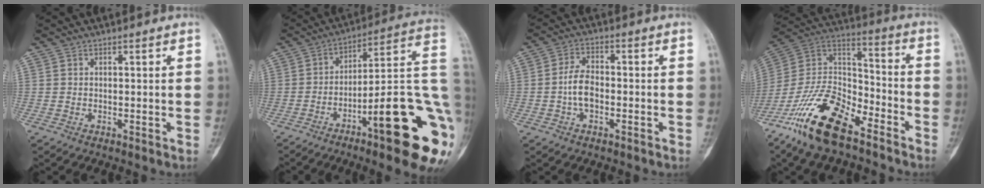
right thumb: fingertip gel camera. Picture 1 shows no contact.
{"total": 23.9, "force": [-7.4, 5.1, 22.1], "torque": [-0.243, 0.034, -0.100]}
{"total": 7.2, "force": [-1.6, 4.3, 5.6], "torque": [-0.104, 0.020, -0.036]}
{"total": 20.3, "force": [-13.3, 8.6, 12.7], "torque": [-0.246, 0.077, -0.248]}